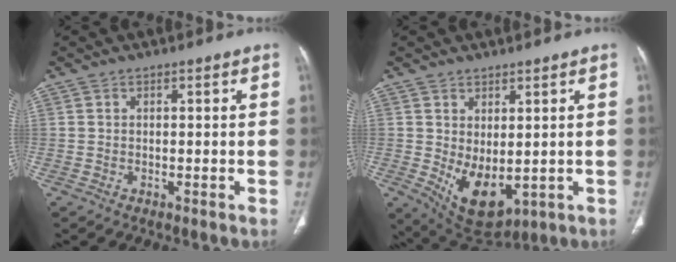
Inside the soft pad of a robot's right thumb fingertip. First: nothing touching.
{"total": 9.2, "force": [-0.6, 5.1, 7.6], "torque": [-0.110, -0.013, 0.019]}